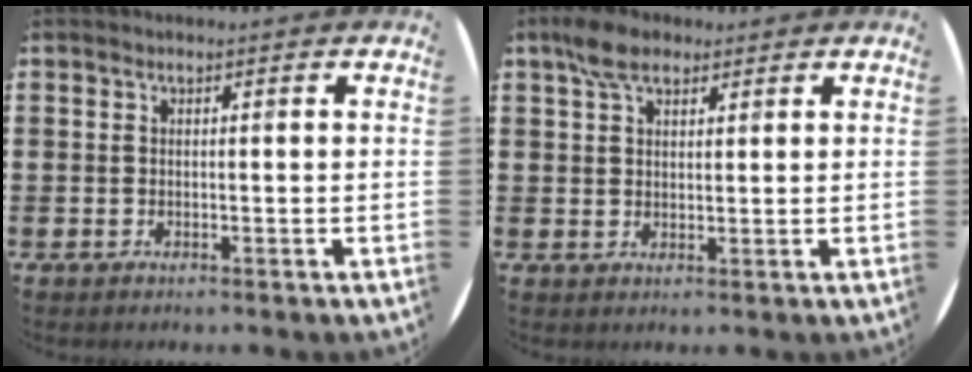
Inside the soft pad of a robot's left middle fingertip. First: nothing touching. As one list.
[{"total": 4.6, "force": [3.3, 2.3, 2.2], "torque": [-0.042, 0.008, 0.060]}]